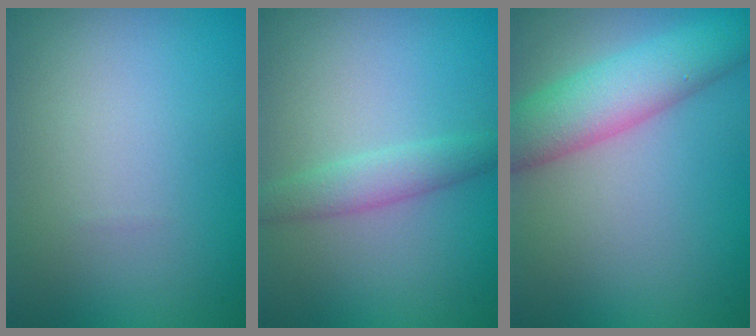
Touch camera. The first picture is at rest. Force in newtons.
{"total": 2.2, "press": 2.2, "slide": 0.0}
{"total": 6.2, "press": 6.2, "slide": 0.3}